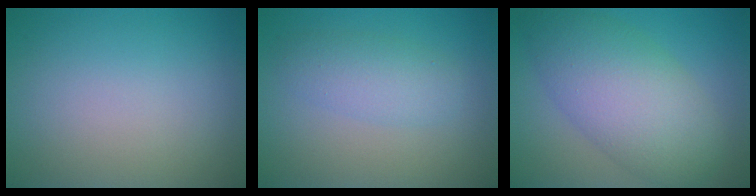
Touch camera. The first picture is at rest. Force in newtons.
{"total": 3.0, "press": 3.0, "slide": 0.1}
{"total": 8.3, "press": 8.3, "slide": 0.4}